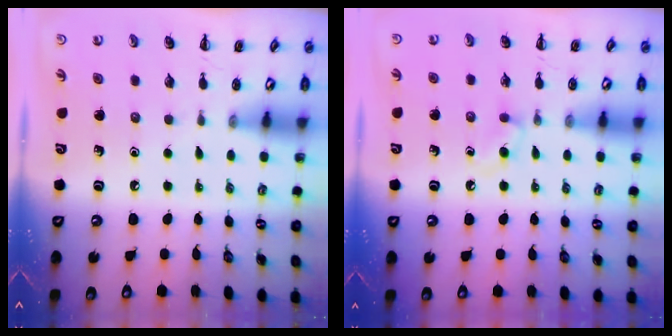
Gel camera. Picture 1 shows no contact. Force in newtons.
{"total": 2.9, "press": 2.6, "slide": 1.3}